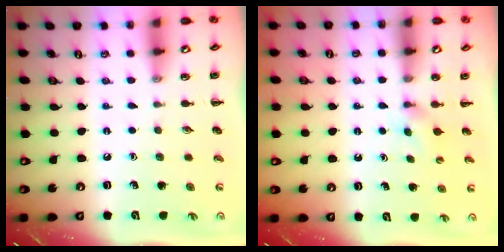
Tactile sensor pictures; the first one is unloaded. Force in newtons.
{"total": 2.5, "press": 2.4, "slide": 0.9}